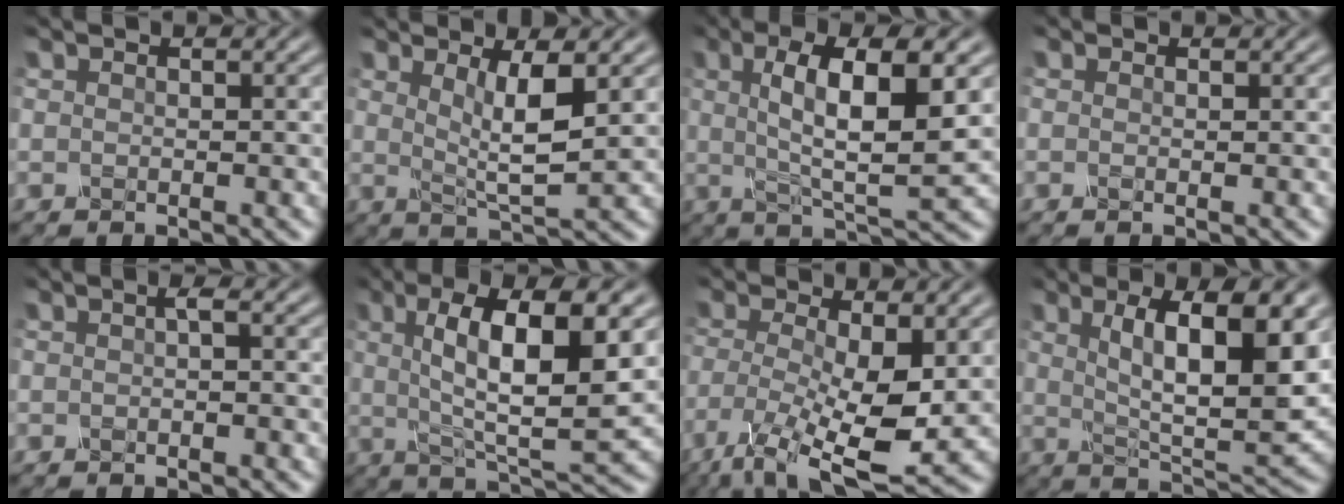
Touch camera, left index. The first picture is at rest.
{"total": 4.3, "force": [0.8, 0.8, 4.1], "torque": [-0.078, -0.012, 0.027]}
{"total": 8.7, "force": [1.3, 2.1, 8.3], "torque": [-0.133, -0.001, 0.029]}
{"total": 0.0}
{"total": 0.8, "force": [-0.4, 0.0, 0.7], "torque": [-0.016, -0.002, -0.002]}
{"total": 10.0, "force": [1.6, 2.7, 9.5], "torque": [-0.153, 0.001, 0.034]}
{"total": 8.7, "force": [-3.1, 3.3, 7.5], "torque": [-0.159, -0.022, -0.051]}
{"total": 10.2, "force": [2.5, 3.0, 9.4], "torque": [-0.145, -0.006, 0.050]}